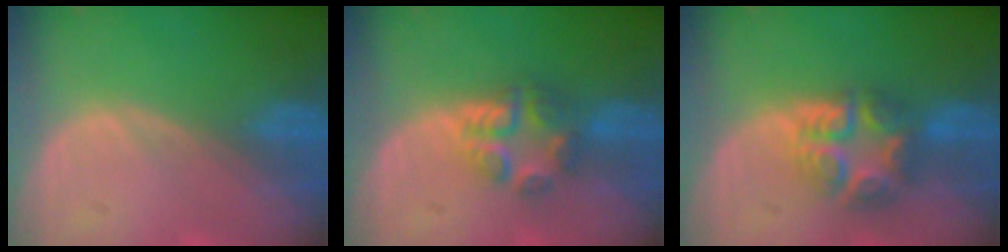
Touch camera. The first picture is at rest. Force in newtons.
{"total": 6.0, "press": 5.2, "slide": 3.1}
{"total": 7.6, "press": 6.7, "slide": 3.7}